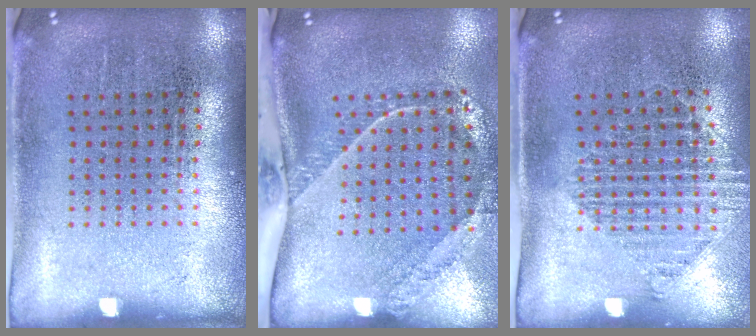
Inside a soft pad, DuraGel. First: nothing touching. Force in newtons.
{"total": 2.5, "press": 1.7, "slide": 1.9}
{"total": 1.4, "press": 1.2, "slide": 0.7}